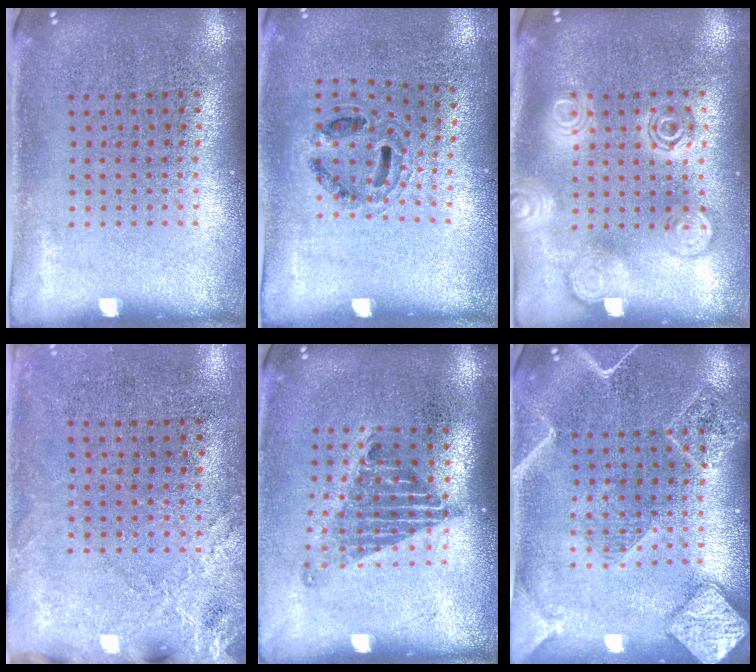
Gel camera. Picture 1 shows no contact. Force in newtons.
{"total": 1.0, "press": 0.8, "slide": 0.5}
{"total": 1.9, "press": 1.9, "slide": 0.2}
{"total": 2.5, "press": 2.1, "slide": 1.3}
{"total": 1.3, "press": 1.0, "slide": 0.8}
{"total": 1.9, "press": 1.9, "slide": 0.2}